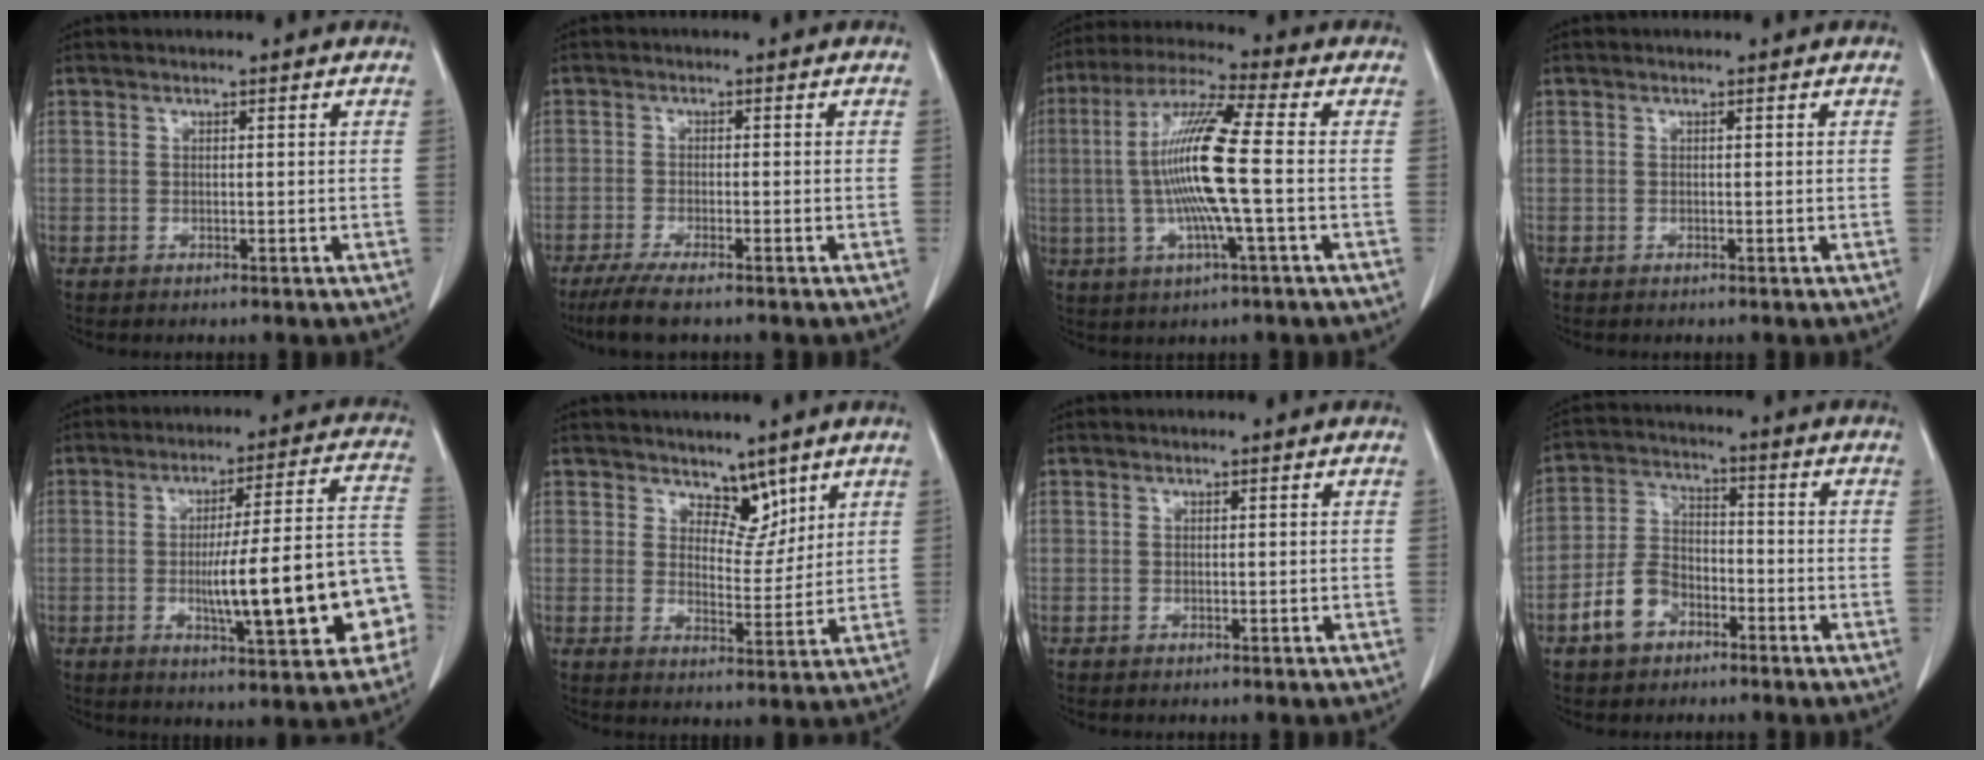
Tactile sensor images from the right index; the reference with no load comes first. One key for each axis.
{"total": 5.2, "fx": -3.8, "fy": 0.3, "fz": 3.4, "tx": -0.062, "ty": -0.014, "tz": -0.066}
{"total": 13.5, "fx": -0.5, "fy": 0.0, "fz": 13.5, "tx": -0.271, "ty": 0.004, "tz": -0.017}
{"total": 0.0}
{"total": 17.3, "fx": -4.0, "fy": 2.5, "fz": 16.6, "tx": -0.197, "ty": 0.031, "tz": -0.042}
{"total": 5.0, "fx": 3.8, "fy": 2.6, "fz": 1.9, "tx": -0.018, "ty": -0.009, "tz": 0.067}
{"total": 0.0}
{"total": 7.5, "fx": -4.0, "fy": 5.0, "fz": 4.0, "tx": -0.095, "ty": 0.017, "tz": -0.072}